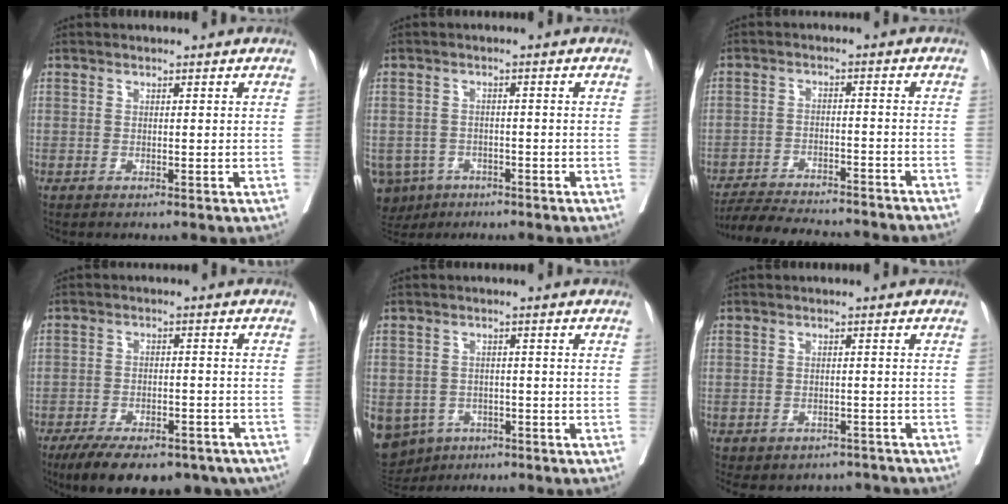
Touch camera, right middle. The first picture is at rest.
{"total": 8.1, "force": [-4.6, 6.3, 2.0], "torque": [-0.054, -0.001, -0.068]}
{"total": 16.8, "force": [-15.5, 1.8, 6.3], "torque": [-0.109, -0.015, -0.218]}
{"total": 18.8, "force": [-14.0, 7.8, 9.9], "torque": [-0.149, -0.004, -0.187]}
{"total": 12.4, "force": [-6.5, 9.9, 3.9], "torque": [-0.117, -0.004, -0.084]}
{"total": 8.2, "force": [-7.0, 4.2, 1.1], "torque": [-0.011, 0.012, -0.081]}